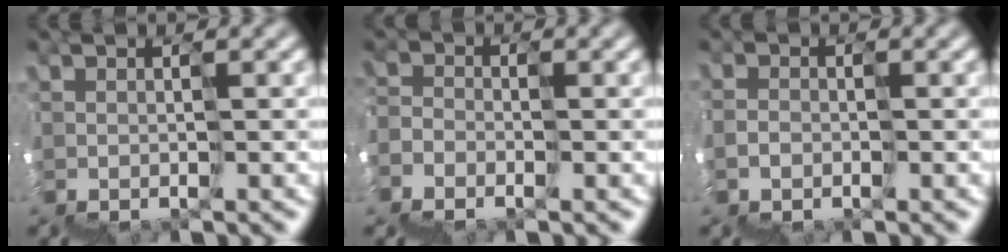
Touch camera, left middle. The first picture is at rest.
{"total": 4.6, "force": [-4.2, 1.3, -1.4], "torque": [0.037, -0.003, -0.069]}
{"total": 2.1, "force": [-1.8, 1.0, -0.4], "torque": [0.018, -0.005, -0.036]}